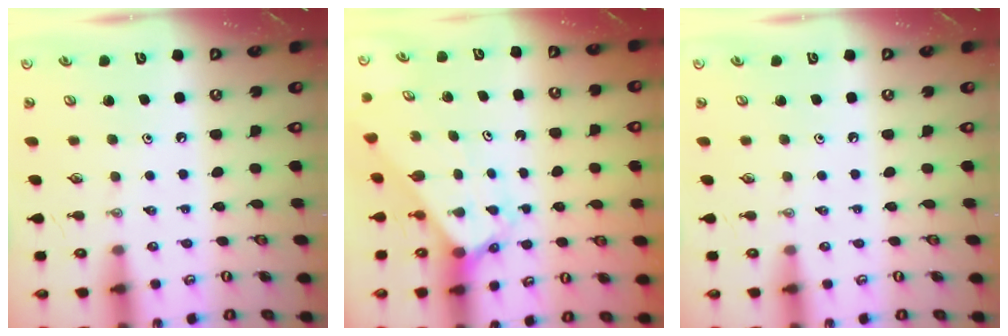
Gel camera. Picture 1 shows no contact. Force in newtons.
{"total": 3.0, "press": 2.9, "slide": 0.4}
{"total": 0.0}